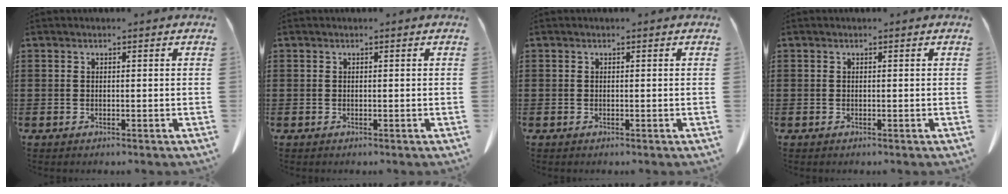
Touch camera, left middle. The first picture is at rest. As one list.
[{"total": 0.0}, {"total": 0.0}, {"total": 0.0}]